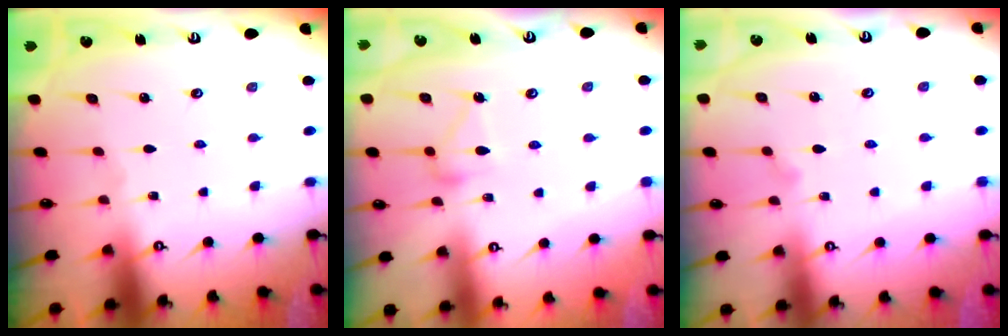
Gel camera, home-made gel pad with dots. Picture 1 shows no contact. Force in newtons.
{"total": 12.1, "press": 12.1, "slide": 0.6}
{"total": 6.7, "press": 6.7, "slide": 0.5}